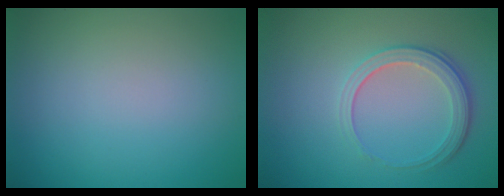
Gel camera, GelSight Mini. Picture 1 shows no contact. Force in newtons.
{"total": 3.7, "press": 2.7, "slide": 2.5}